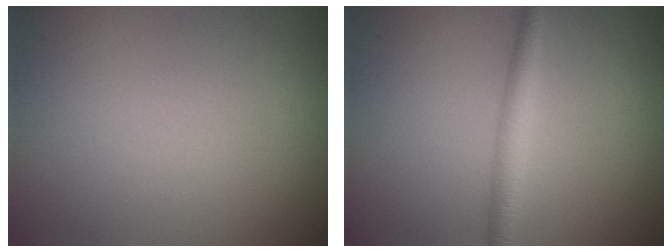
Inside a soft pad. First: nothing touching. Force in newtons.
{"total": 2.3, "press": 2.3, "slide": 0.0}